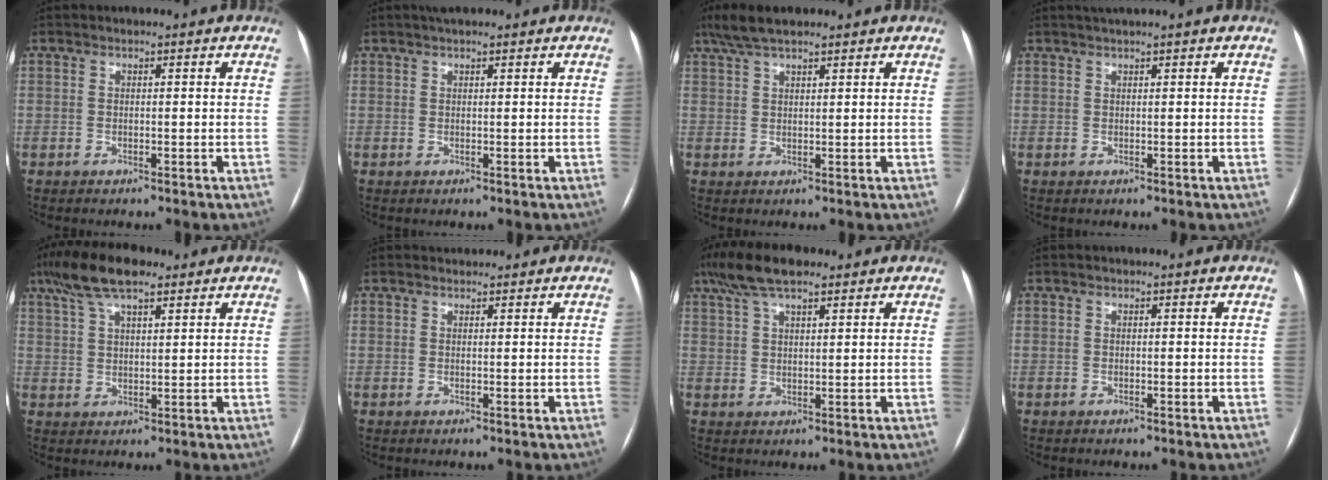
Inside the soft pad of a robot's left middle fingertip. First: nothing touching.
{"total": 2.4, "force": [1.9, 0.5, 1.4], "torque": [-0.021, 0.020, 0.030]}
{"total": 5.9, "force": [4.6, 1.3, 3.5], "torque": [-0.072, 0.024, 0.085]}
{"total": 2.0, "force": [1.6, -0.5, 1.1], "torque": [-0.014, 0.015, 0.032]}
{"total": 10.3, "force": [7.1, 2.9, 6.9], "torque": [-0.139, 0.032, 0.129]}
{"total": 1.5, "force": [1.4, 0.5, 0.0], "torque": [-0.002, 0.016, 0.022]}
{"total": 9.0, "force": [6.4, 2.5, 5.8], "torque": [-0.117, 0.031, 0.115]}
{"total": 0.0}